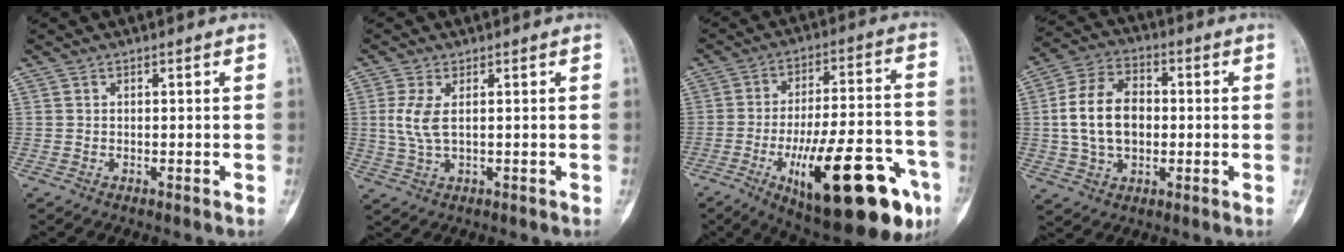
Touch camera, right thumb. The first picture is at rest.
{"total": 4.7, "force": [0.8, 2.0, 4.2], "torque": [-0.109, -0.002, 0.022]}
{"total": 27.0, "force": [-11.2, 8.6, 23.1], "torque": [-0.304, 0.039, -0.153]}
{"total": 13.2, "force": [0.1, 8.9, 9.8], "torque": [-0.170, 0.020, 0.003]}